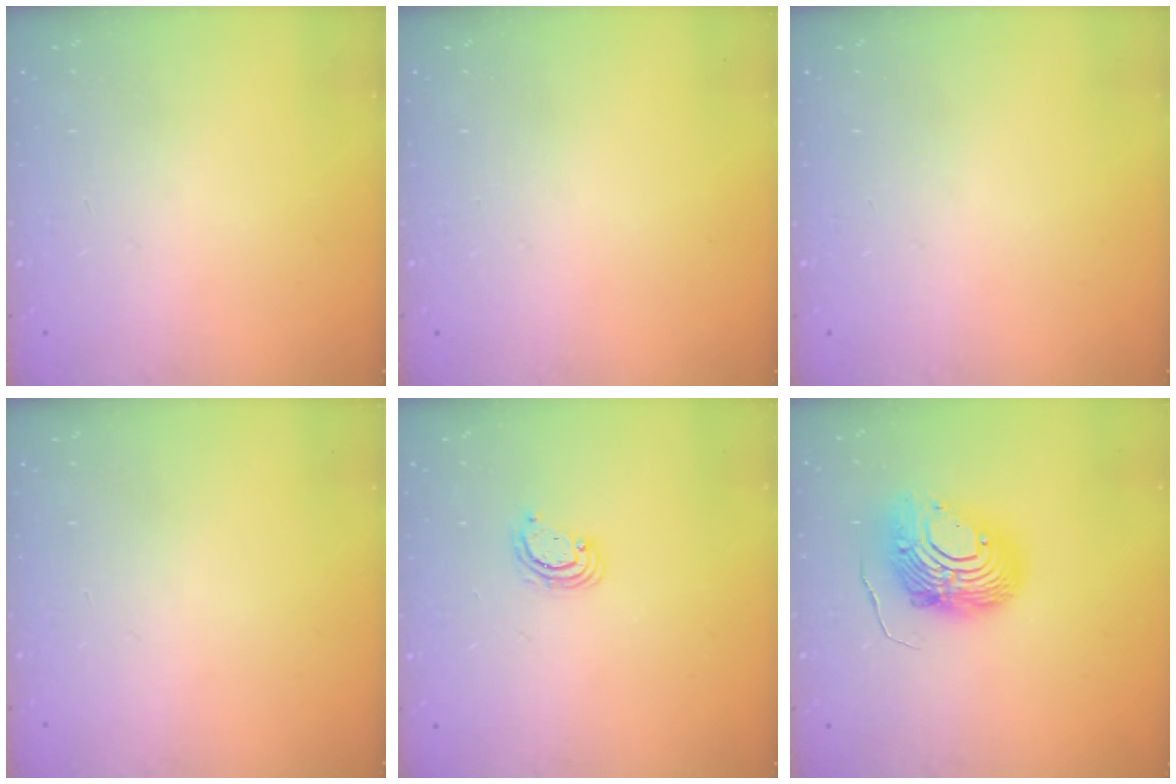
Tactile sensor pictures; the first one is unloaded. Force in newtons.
{"total": 0.0}
{"total": 0.0}
{"total": 0.0}
{"total": 3.3, "press": 3.3, "slide": 0.2}
{"total": 12.2, "press": 12.2, "slide": 1.2}